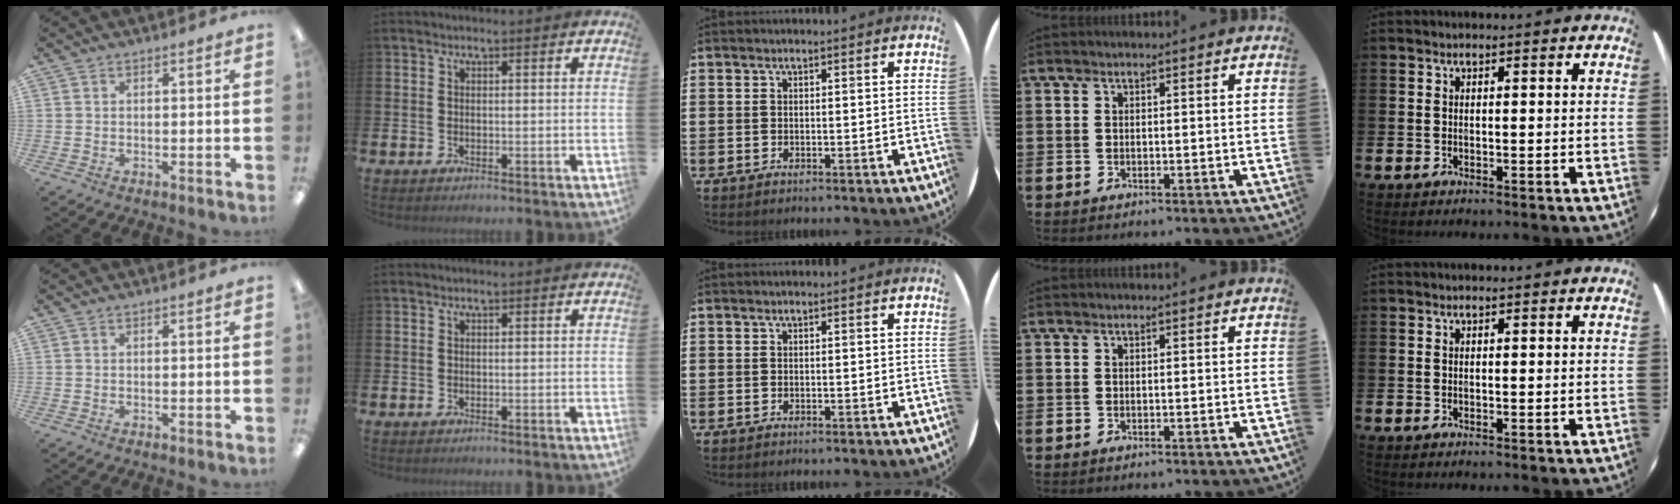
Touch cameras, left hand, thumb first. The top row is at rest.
{}